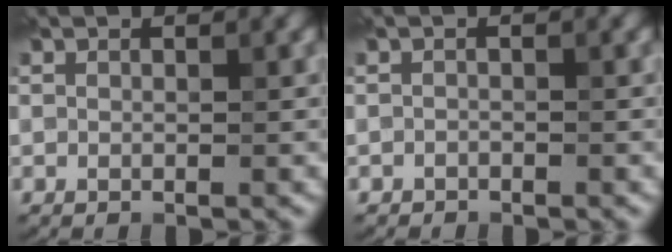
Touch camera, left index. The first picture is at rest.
{"total": 0.7, "force": [-0.6, 0.3, 0.0], "torque": [0.003, -0.001, -0.011]}